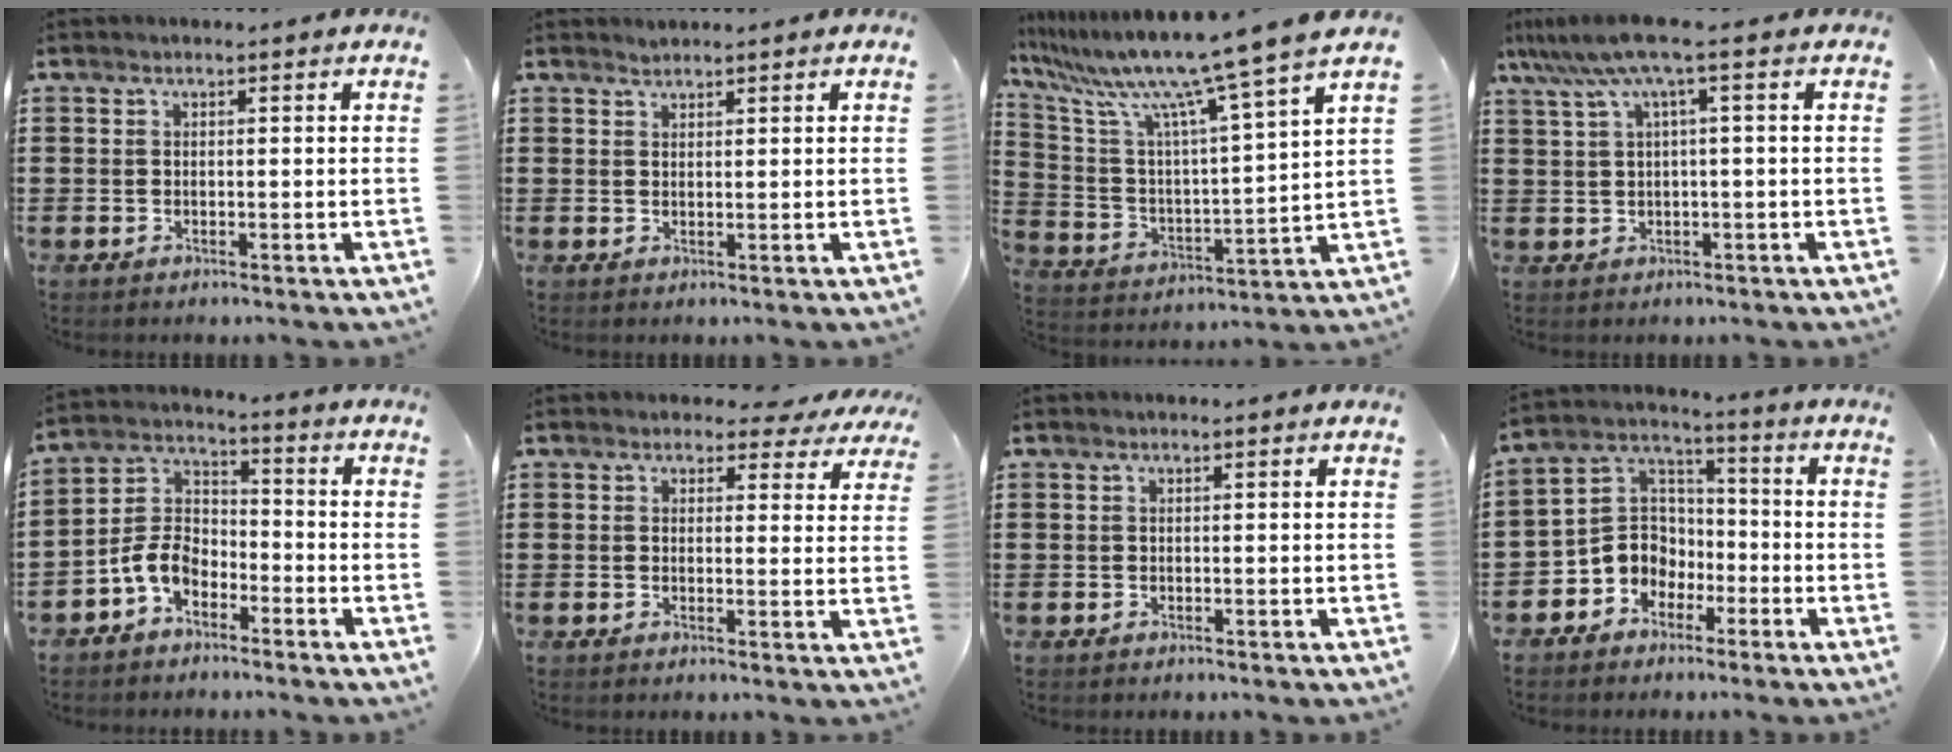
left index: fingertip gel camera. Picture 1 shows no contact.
{"total": 1.0, "force": [1.0, 0.2, 0.0], "torque": [-0.002, 0.000, 0.021]}
{"total": 11.2, "force": [9.4, -1.2, 6.1], "torque": [-0.159, -0.067, 0.146]}
{"total": 6.2, "force": [1.7, 0.2, 5.9], "torque": [-0.131, -0.011, 0.023]}
{"total": 7.0, "force": [-4.3, 4.1, 3.7], "torque": [-0.104, 0.004, -0.093]}
{"total": 2.7, "force": [2.2, 1.2, 0.8], "torque": [-0.011, -0.007, 0.036]}
{"total": 0.0}
{"total": 6.9, "force": [-3.0, 6.1, 1.3], "torque": [-0.066, 0.008, -0.067]}